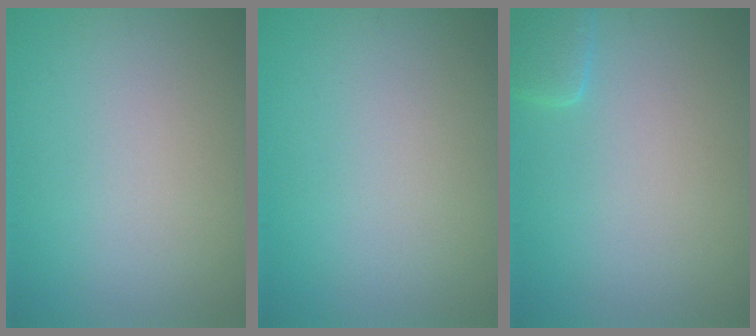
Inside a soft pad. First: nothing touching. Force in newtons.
{"total": 0.0}
{"total": 1.6, "press": 1.6, "slide": 0.2}